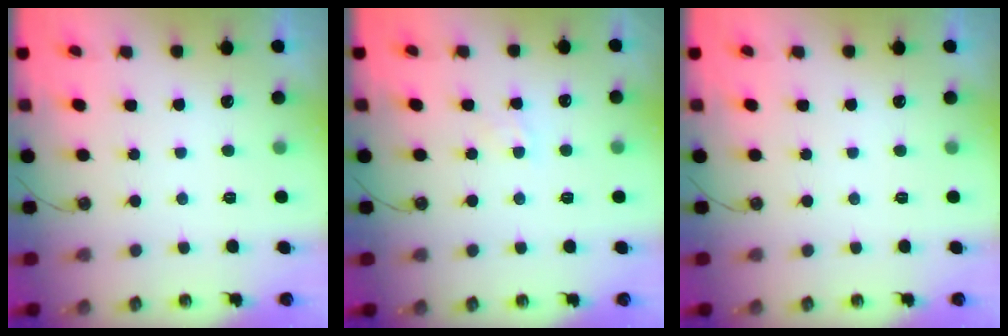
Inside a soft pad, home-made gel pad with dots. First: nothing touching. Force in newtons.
{"total": 5.0, "press": 5.0, "slide": 0.7}
{"total": 0.0}